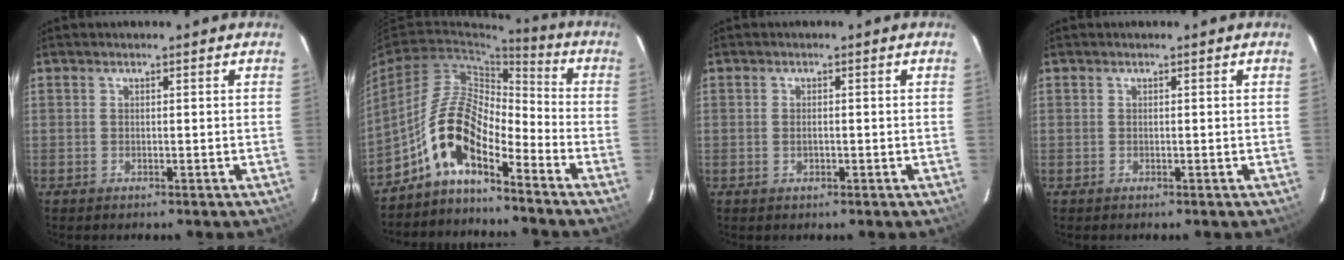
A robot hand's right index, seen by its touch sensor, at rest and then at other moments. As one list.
[{"total": 10.5, "force": [-6.7, 3.6, 7.1], "torque": [-0.142, 0.017, -0.136]}, {"total": 1.2, "force": [-0.3, 0.7, 0.9], "torque": [-0.018, 0.002, -0.005]}, {"total": 0.0}]